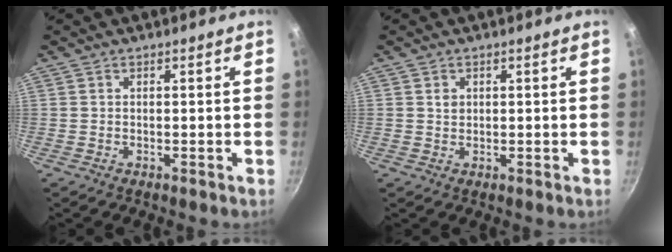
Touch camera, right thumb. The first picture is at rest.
{"total": 1.4, "force": [0.5, 1.2, 0.6], "torque": [-0.007, 0.001, 0.007]}